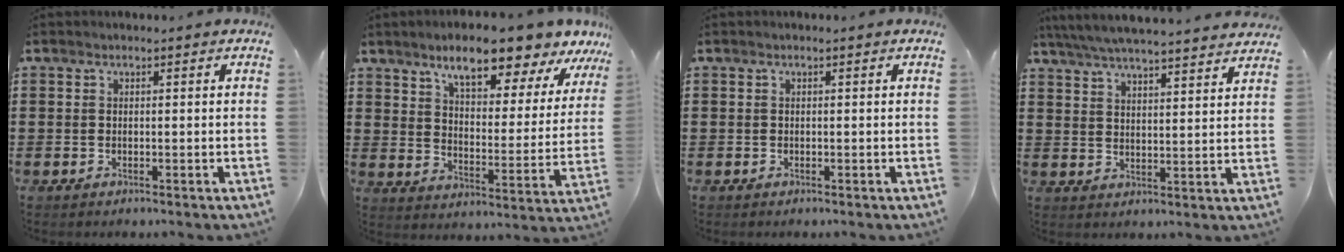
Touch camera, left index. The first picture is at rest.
{"total": 9.0, "force": [7.8, 1.4, 4.3], "torque": [-0.083, -0.047, 0.131]}
{"total": 0.0}
{"total": 5.7, "force": [5.5, -0.3, 1.6], "torque": [-0.054, -0.035, 0.094]}